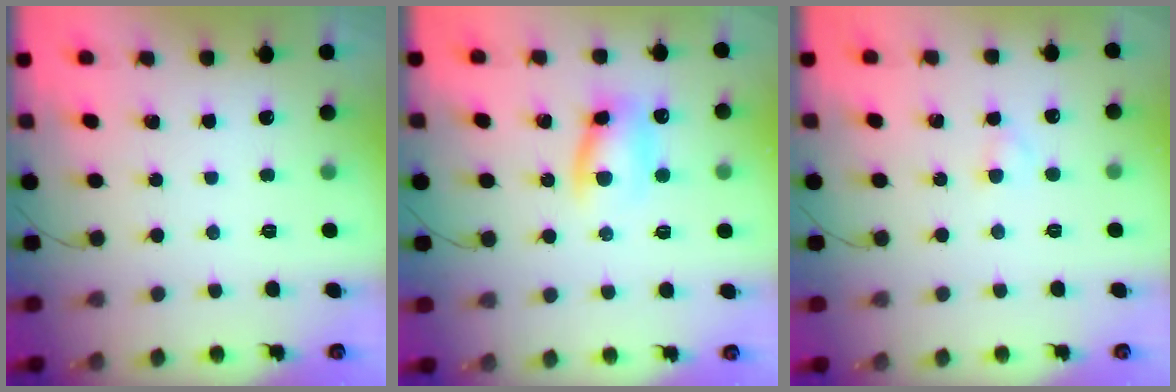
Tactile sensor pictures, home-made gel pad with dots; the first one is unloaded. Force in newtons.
{"total": 9.4, "press": 9.4, "slide": 1.3}
{"total": 1.8, "press": 1.6, "slide": 0.9}